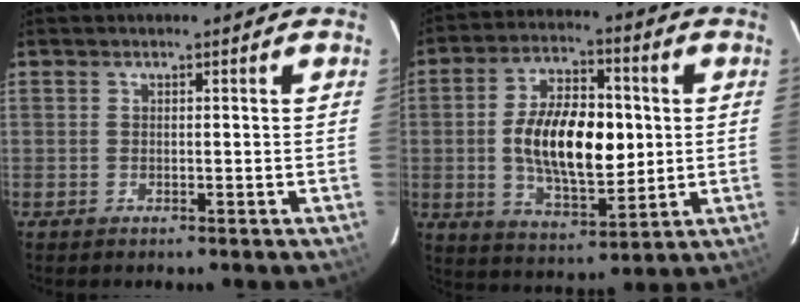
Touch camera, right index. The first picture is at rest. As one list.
[{"total": 16.1, "force": [0.4, 8.0, 14.0], "torque": [-0.253, 0.009, 0.014]}]